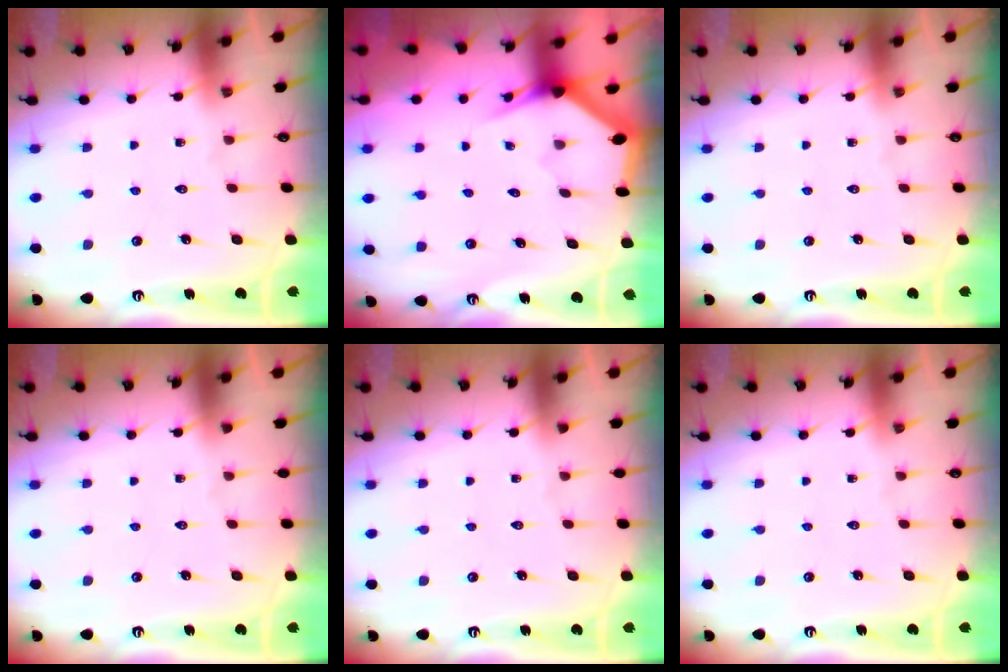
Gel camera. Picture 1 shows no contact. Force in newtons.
{"total": 3.1, "press": 3.1, "slide": 0.0}
{"total": 0.0}
{"total": 0.0}
{"total": 0.0}
{"total": 0.0}